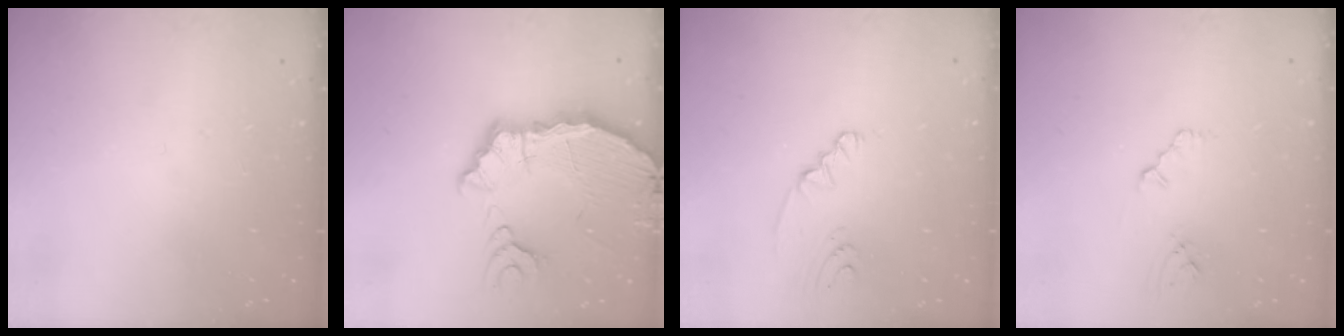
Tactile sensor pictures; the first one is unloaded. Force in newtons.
{"total": 10.9, "press": 10.8, "slide": 1.4}
{"total": 2.9, "press": 2.7, "slide": 0.9}
{"total": 2.4, "press": 2.3, "slide": 0.4}